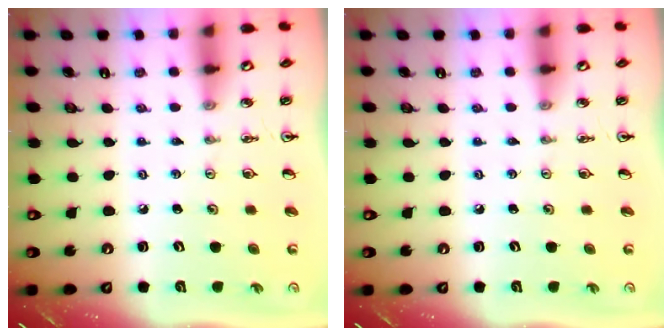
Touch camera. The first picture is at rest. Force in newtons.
{"total": 0.0}